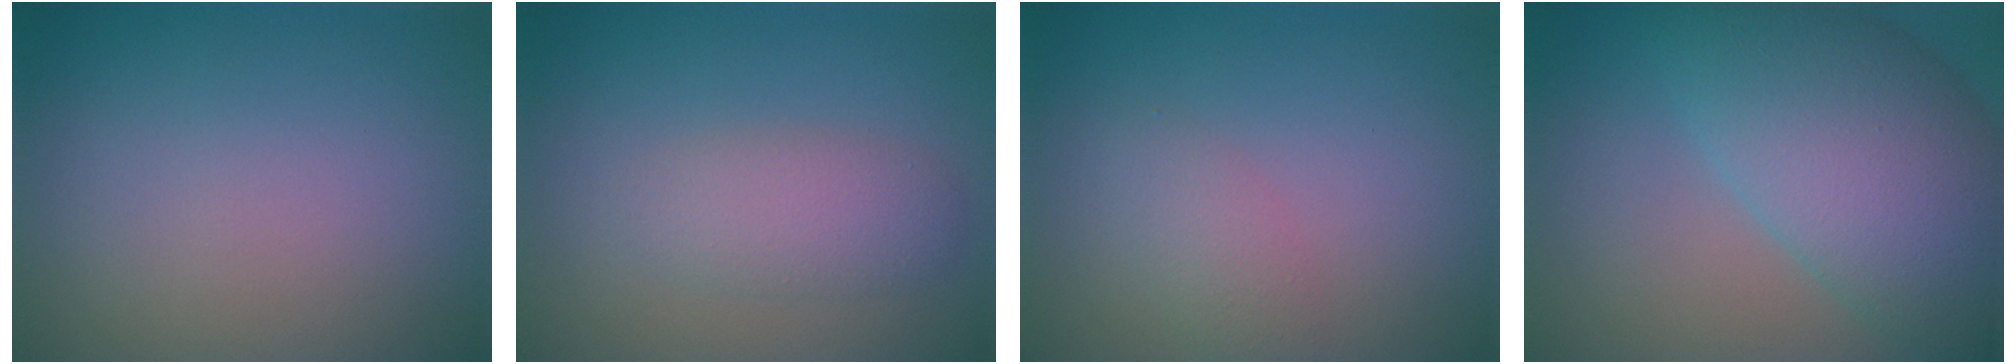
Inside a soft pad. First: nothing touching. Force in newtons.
{"total": 2.9, "press": 2.9, "slide": 0.0}
{"total": 1.8, "press": 1.8, "slide": 0.0}
{"total": 10.1, "press": 10.1, "slide": 0.3}